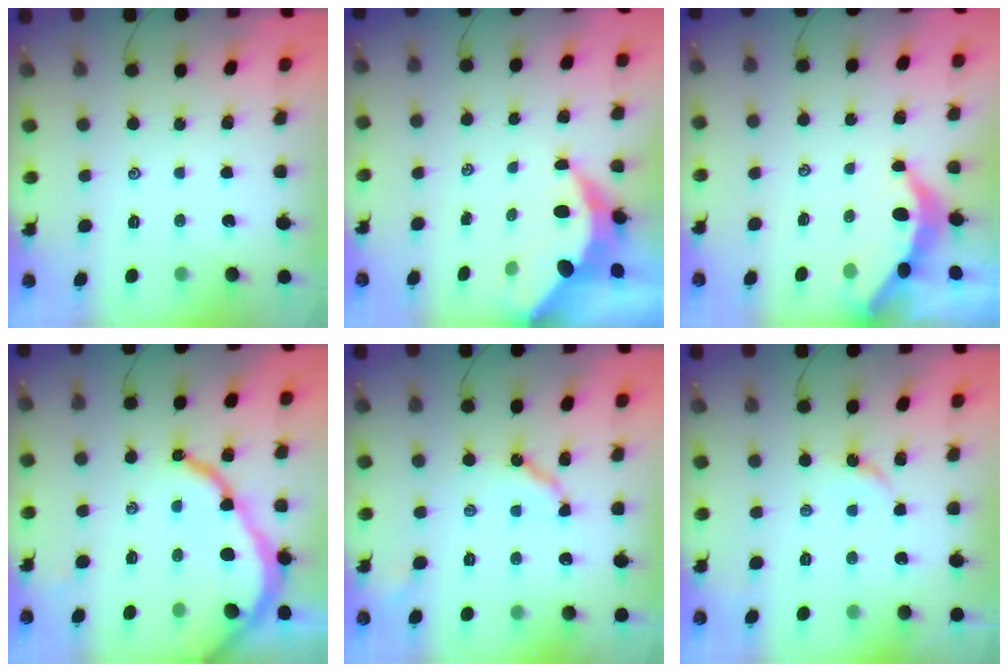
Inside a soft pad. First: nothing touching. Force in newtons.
{"total": 7.6, "press": 7.5, "slide": 0.9}
{"total": 3.8, "press": 3.8, "slide": 0.4}
{"total": 12.3, "press": 12.2, "slide": 1.1}
{"total": 7.9, "press": 7.8, "slide": 0.7}
{"total": 3.0, "press": 2.9, "slide": 0.5}